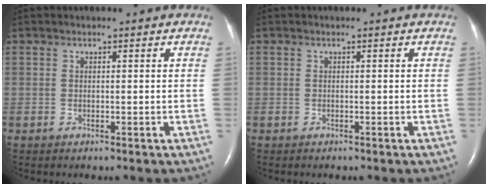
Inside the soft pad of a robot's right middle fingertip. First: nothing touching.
{"total": 0.0}